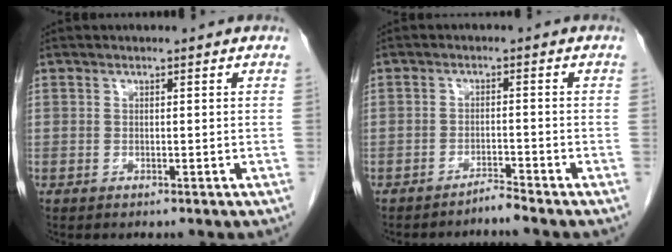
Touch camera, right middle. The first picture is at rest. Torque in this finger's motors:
{"motor_torque": [0.17, -0.15, -0.07, 0.00]}